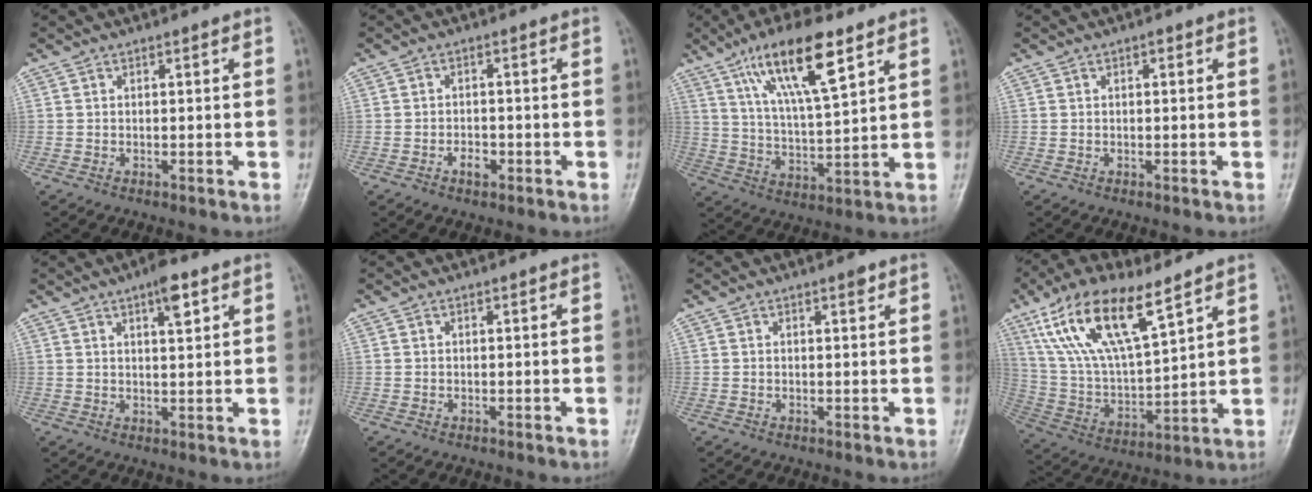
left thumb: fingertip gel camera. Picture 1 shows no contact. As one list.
[{"total": 2.5, "force": [-1.2, 1.5, 1.6], "torque": [-0.019, 0.009, -0.020]}, {"total": 14.9, "force": [8.3, 3.9, 11.8], "torque": [-0.199, -0.029, 0.153]}, {"total": 0.7, "force": [0.2, 0.3, 0.6], "torque": [-0.006, 0.002, 0.002]}, {"total": 4.8, "force": [2.6, 1.5, 3.8], "torque": [-0.051, -0.009, 0.039]}, {"total": 0.0}, {"total": 1.0, "force": [0.6, 0.3, 0.7], "torque": [-0.009, -0.003, 0.008]}, {"total": 18.3, "force": [10.5, 6.4, 13.5], "torque": [-0.249, -0.033, 0.209]}]